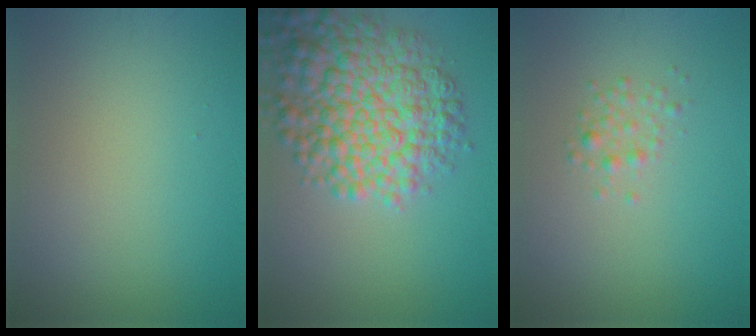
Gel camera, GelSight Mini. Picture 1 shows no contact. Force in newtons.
{"total": 8.8, "press": 8.8, "slide": 0.3}
{"total": 1.3, "press": 1.3, "slide": 0.1}